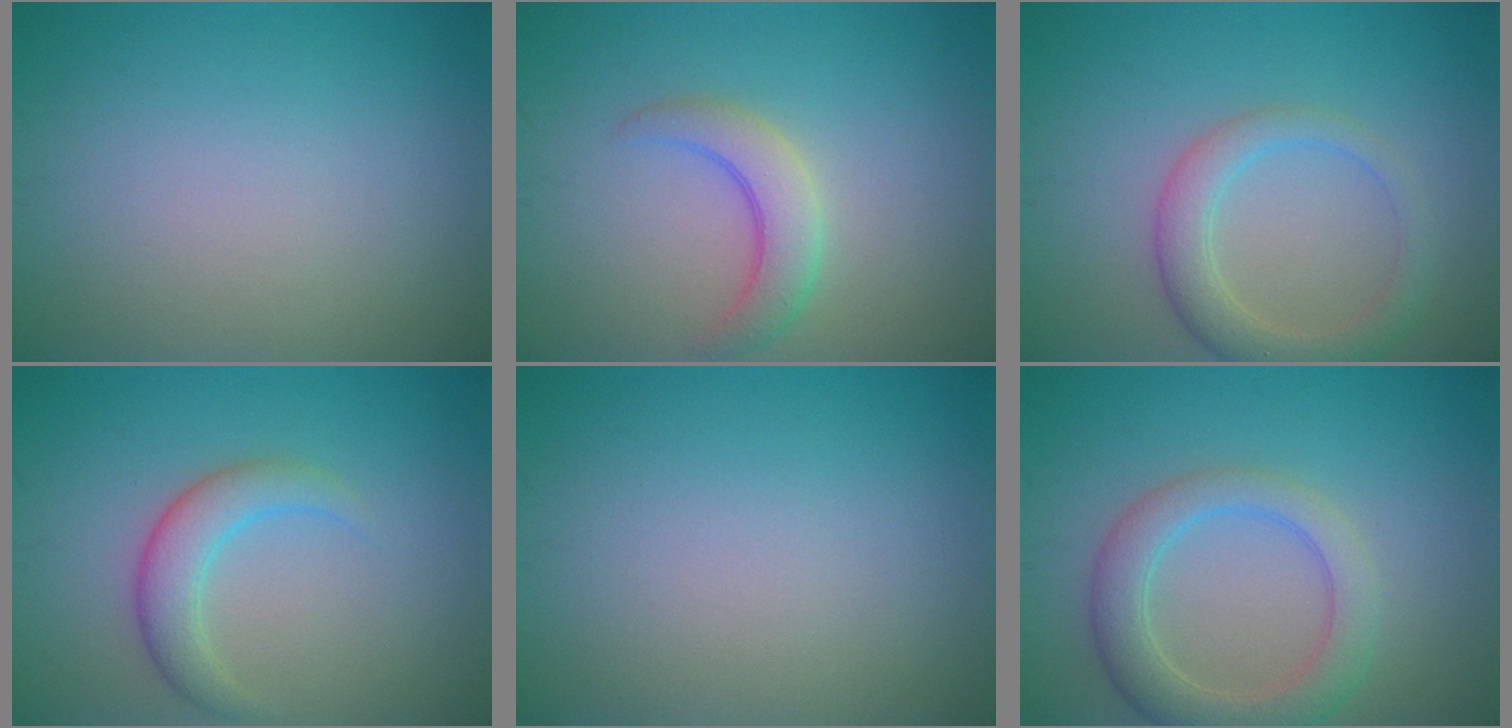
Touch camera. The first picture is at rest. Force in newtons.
{"total": 3.2, "press": 3.2, "slide": 0.2}
{"total": 3.6, "press": 3.5, "slide": 0.2}
{"total": 3.2, "press": 3.2, "slide": 0.1}
{"total": 0.0}
{"total": 4.6, "press": 4.6, "slide": 0.2}